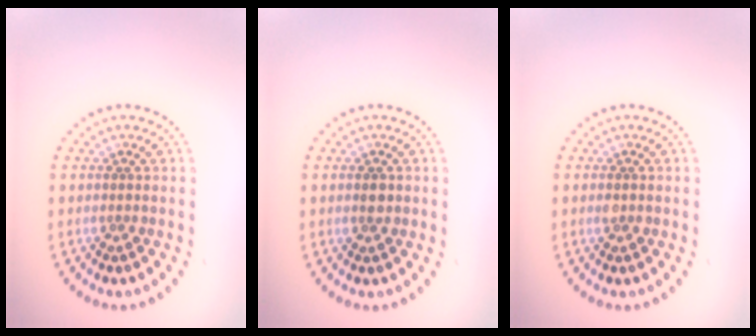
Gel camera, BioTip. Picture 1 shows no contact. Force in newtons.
{"total": 1.1, "press": 1.1, "slide": 0.1}
{"total": 1.0, "press": 1.0, "slide": 0.1}